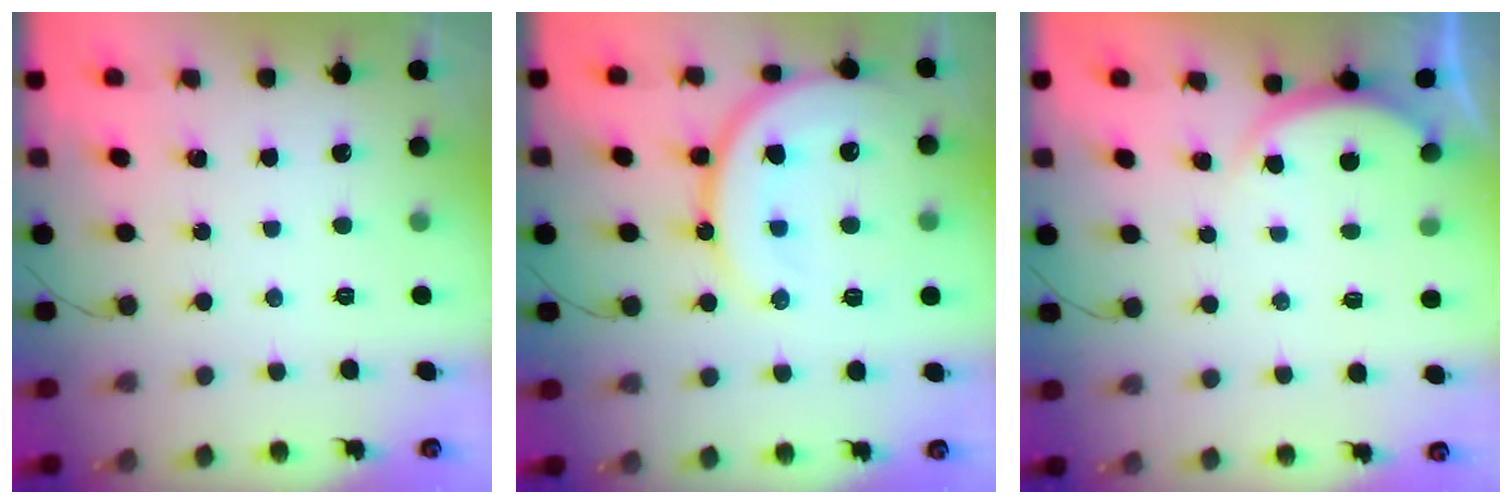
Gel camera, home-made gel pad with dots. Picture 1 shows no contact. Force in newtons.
{"total": 16.6, "press": 16.5, "slide": 1.6}
{"total": 3.0, "press": 2.9, "slide": 0.5}